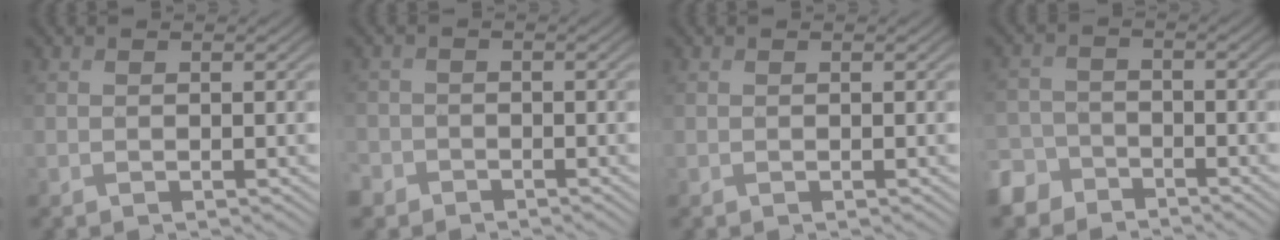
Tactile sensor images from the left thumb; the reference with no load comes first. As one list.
[{"total": 2.8, "force": [-1.7, 2.2, 0.3], "torque": [-0.009, -0.004, -0.040]}, {"total": 0.0}, {"total": 4.9, "force": [-3.8, 2.9, 1.2], "torque": [-0.033, -0.004, -0.087]}]